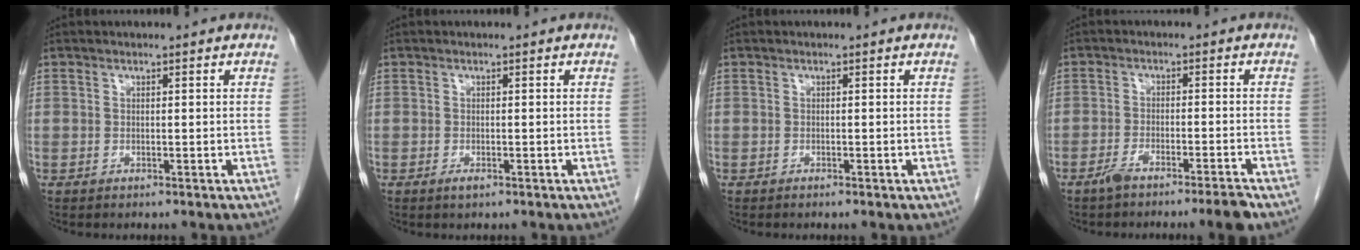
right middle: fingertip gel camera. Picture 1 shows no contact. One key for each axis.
{"total": 1.0, "fx": -0.6, "fy": 0.3, "fz": 0.7, "tx": -0.014, "ty": -0.001, "tz": -0.007}
{"total": 0.5, "fx": -0.4, "fy": 0.1, "fz": 0.4, "tx": -0.011, "ty": -0.001, "tz": -0.004}
{"total": 5.0, "fx": -4.0, "fy": -0.3, "fz": 3.0, "tx": -0.048, "ty": -0.001, "tz": -0.070}